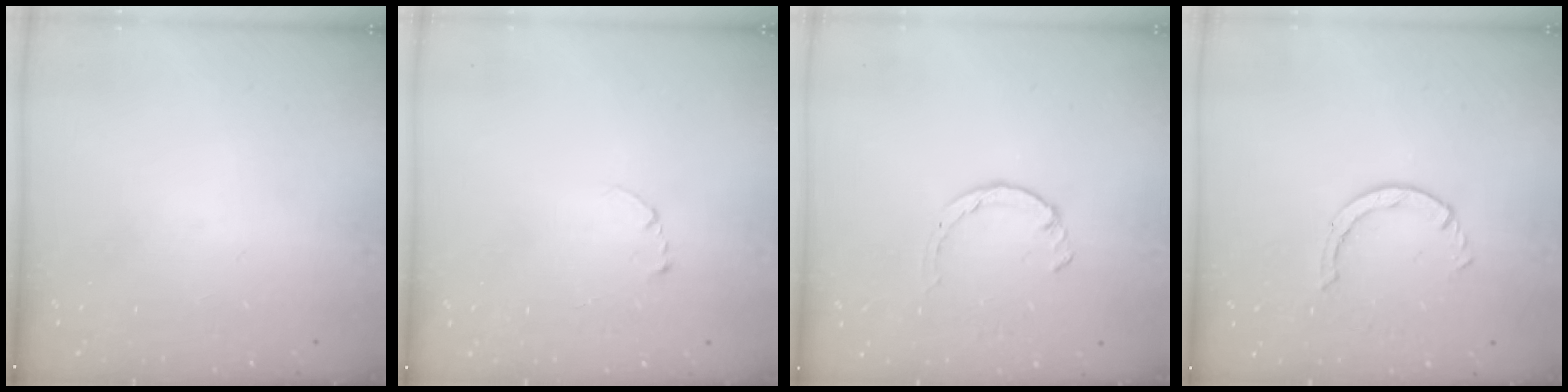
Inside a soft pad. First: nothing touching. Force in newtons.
{"total": 2.7, "press": 2.7, "slide": 0.3}
{"total": 1.4, "press": 1.4, "slide": 0.3}
{"total": 2.5, "press": 2.5, "slide": 0.3}